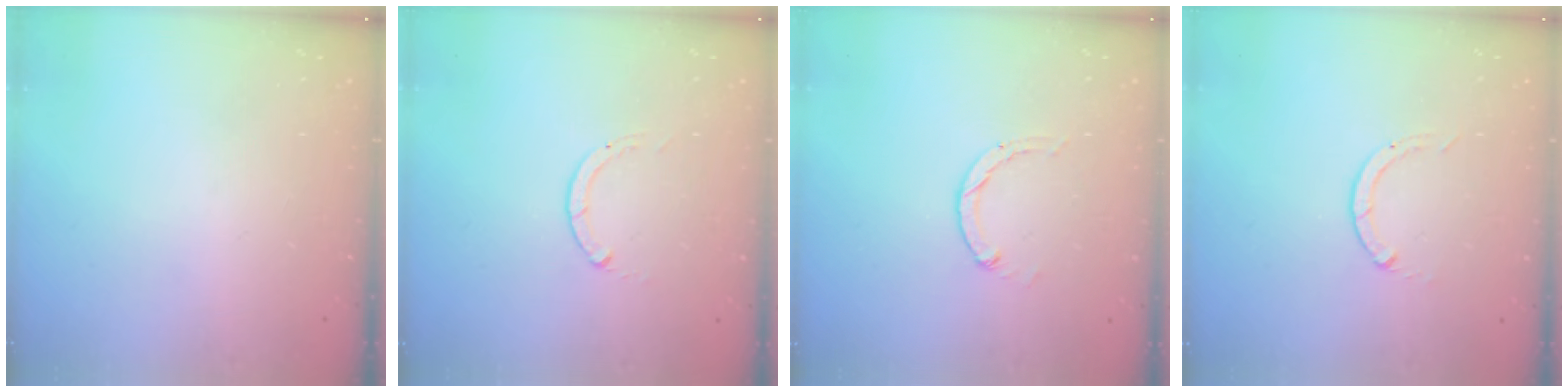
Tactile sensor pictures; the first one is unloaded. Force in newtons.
{"total": 0.0}
{"total": 0.0}
{"total": 0.0}